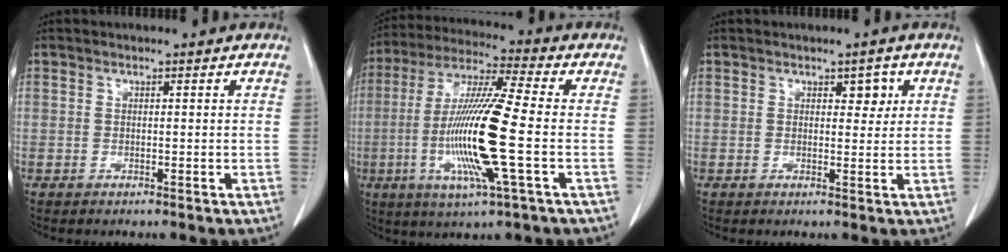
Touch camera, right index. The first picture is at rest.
{"total": 16.2, "force": [-3.1, 0.0, 15.9], "torque": [-0.323, -0.013, -0.066]}
{"total": 2.4, "force": [1.0, 1.4, 1.6], "torque": [-0.013, 0.003, 0.013]}